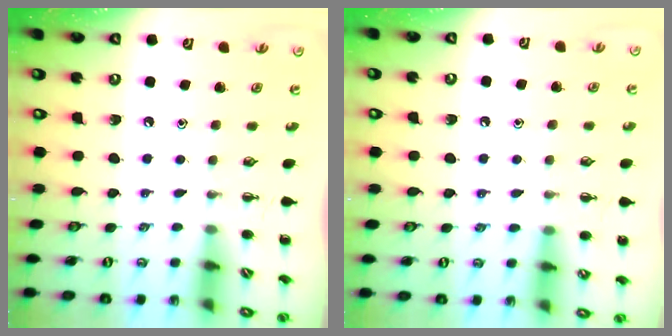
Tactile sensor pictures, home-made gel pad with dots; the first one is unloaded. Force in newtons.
{"total": 7.5, "press": 7.1, "slide": 2.3}